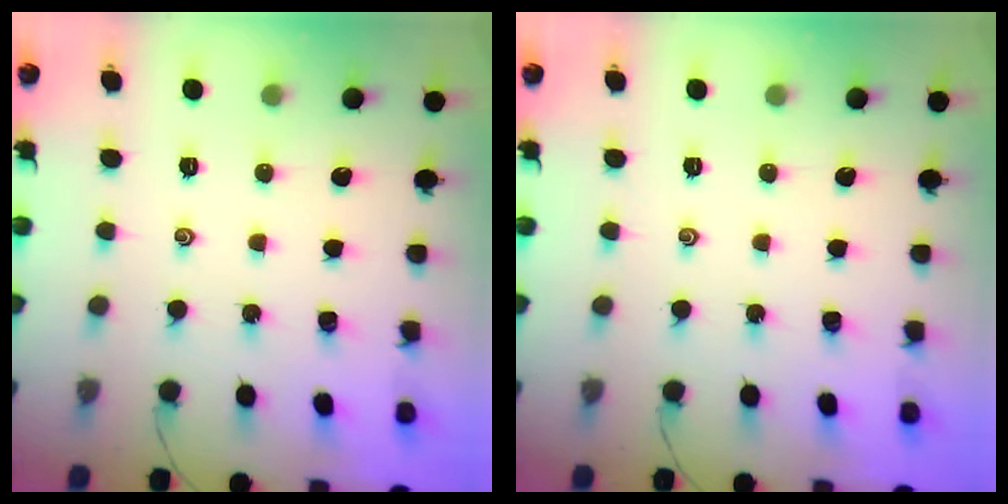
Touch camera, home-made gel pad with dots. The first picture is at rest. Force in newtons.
{"total": 0.0}